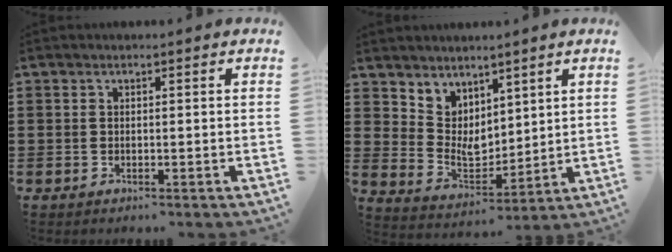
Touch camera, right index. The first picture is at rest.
{"total": 4.9, "force": [4.0, 2.8, -0.1], "torque": [-0.025, -0.025, 0.077]}